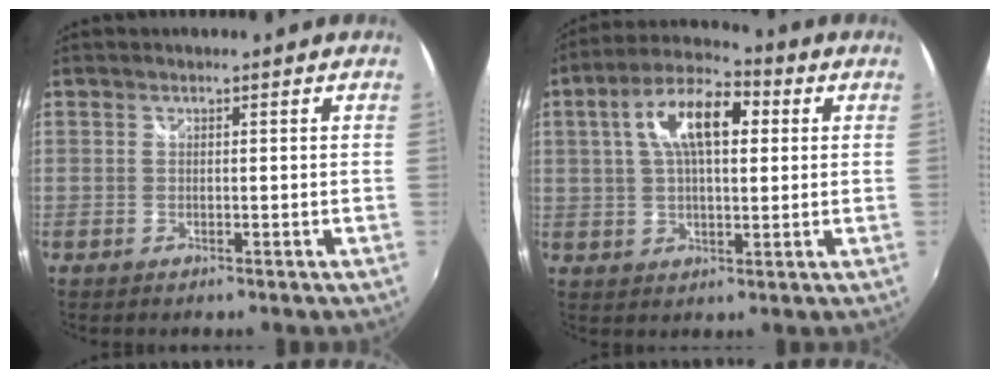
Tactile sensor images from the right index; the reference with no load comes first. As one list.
[{"total": 12.3, "force": [3.2, 5.5, 10.5], "torque": [-0.189, 0.029, 0.048]}]